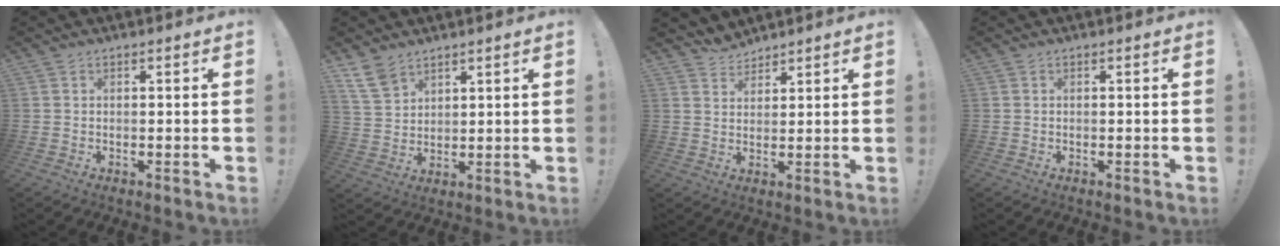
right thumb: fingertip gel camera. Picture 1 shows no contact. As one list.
[{"total": 8.7, "force": [6.5, 4.9, 3.2], "torque": [-0.061, -0.032, 0.130]}, {"total": 4.8, "force": [4.4, 1.8, 0.6], "torque": [-0.011, -0.029, 0.084]}, {"total": 0.0}]